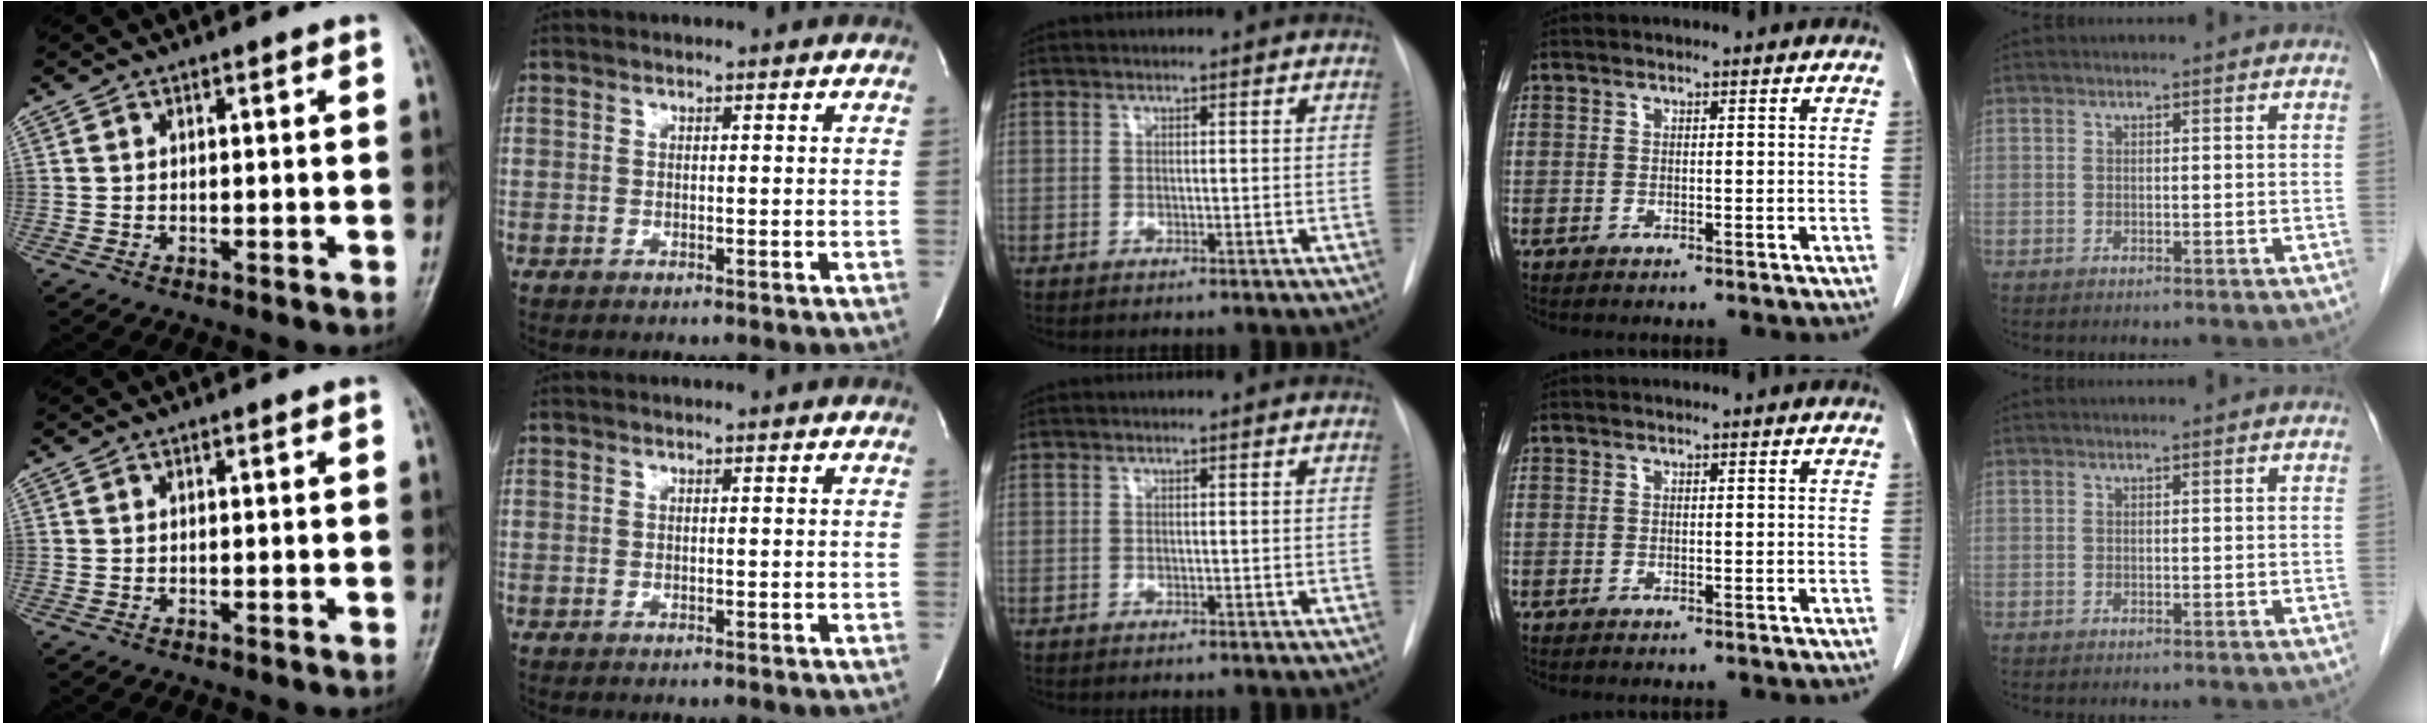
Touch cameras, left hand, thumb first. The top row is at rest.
{}